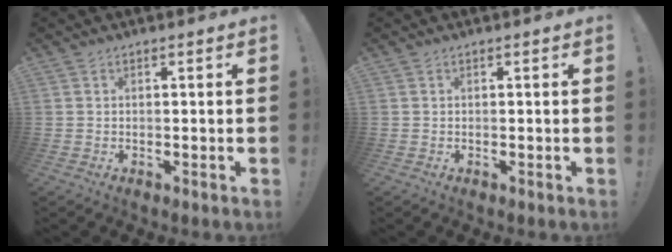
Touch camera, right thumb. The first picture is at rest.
{"total": 0.0}